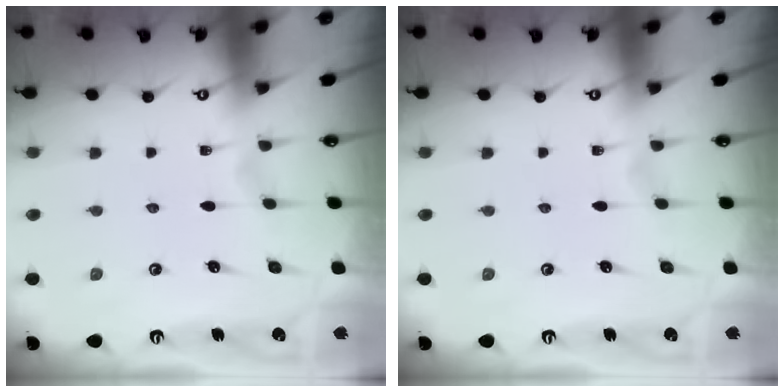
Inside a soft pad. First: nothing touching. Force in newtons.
{"total": 0.0}